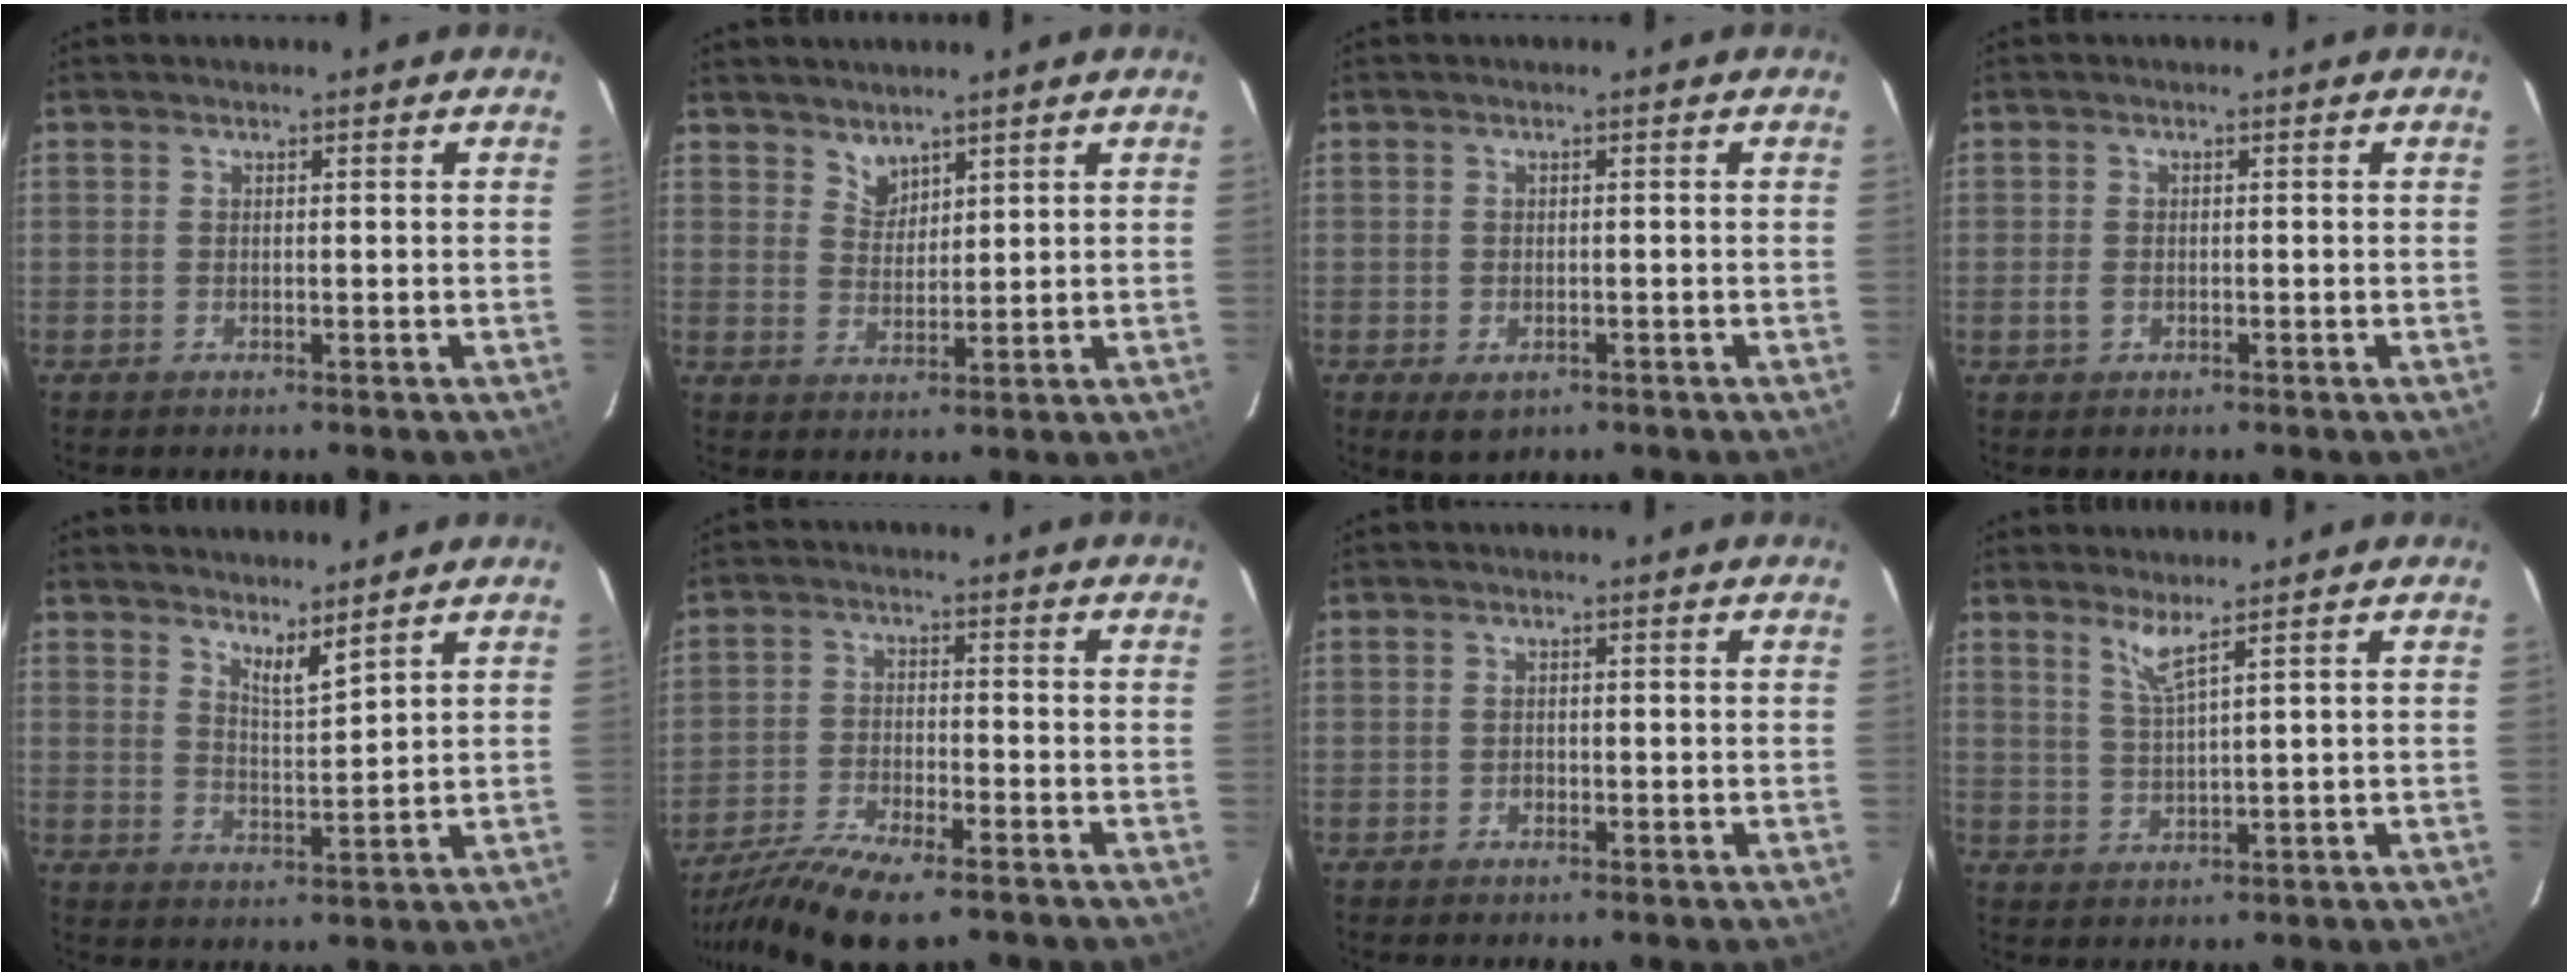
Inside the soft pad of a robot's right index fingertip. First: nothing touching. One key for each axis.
{"total": 3.3, "fx": 2.9, "fy": 1.5, "fz": 0.5, "tx": -0.002, "ty": 0.002, "tz": 0.055}
{"total": 3.2, "fx": -1.4, "fy": 2.2, "fz": 1.8, "tx": -0.034, "ty": -0.008, "tz": -0.017}
{"total": 1.7, "fx": -0.6, "fy": 1.4, "fz": 0.6, "tx": -0.013, "ty": 0.002, "tz": -0.010}
{"total": 4.3, "fx": 3.7, "fy": 0.2, "fz": 2.2, "tx": -0.037, "ty": -0.011, "tz": 0.060}
{"total": 13.0, "fx": -10.4, "fy": 3.0, "fz": 7.3, "tx": -0.170, "ty": -0.032, "tz": -0.191}
{"total": 0.8, "fx": -0.4, "fy": 0.6, "fz": 0.1, "tx": -0.002, "ty": -0.001, "tz": -0.005}
{"total": 3.3, "fx": 2.4, "fy": -0.7, "fz": 2.2, "tx": -0.048, "ty": -0.010, "tz": 0.047}